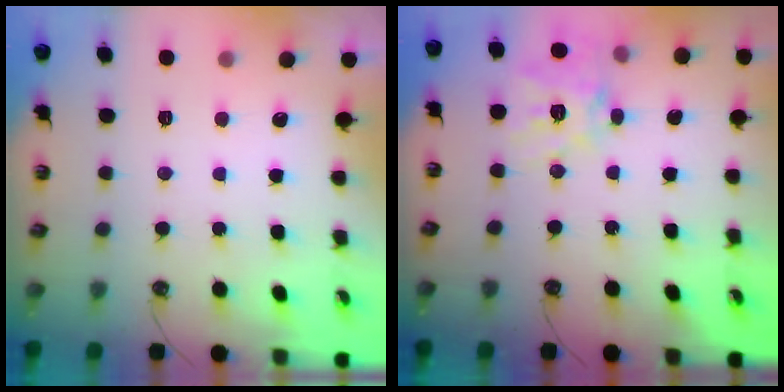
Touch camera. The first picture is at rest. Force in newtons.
{"total": 14.9, "press": 14.8, "slide": 1.9}